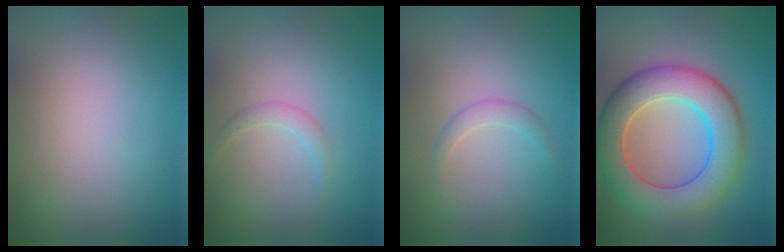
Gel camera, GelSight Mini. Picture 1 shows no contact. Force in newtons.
{"total": 1.2, "press": 1.2, "slide": 0.0}
{"total": 1.2, "press": 1.2, "slide": 0.0}
{"total": 9.0, "press": 9.0, "slide": 0.2}